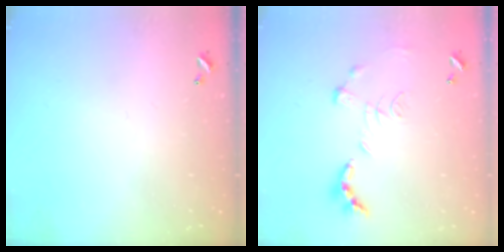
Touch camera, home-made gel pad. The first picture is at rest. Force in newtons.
{"total": 1.1, "press": 1.0, "slide": 0.4}